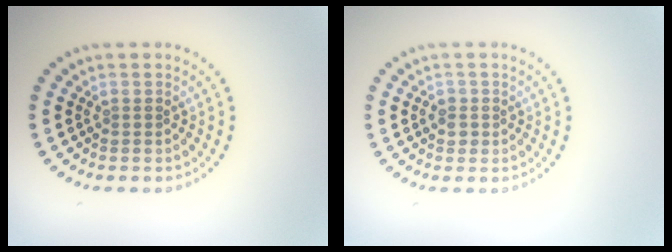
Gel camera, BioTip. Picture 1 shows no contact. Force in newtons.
{"total": 1.3, "press": 1.2, "slide": 0.5}